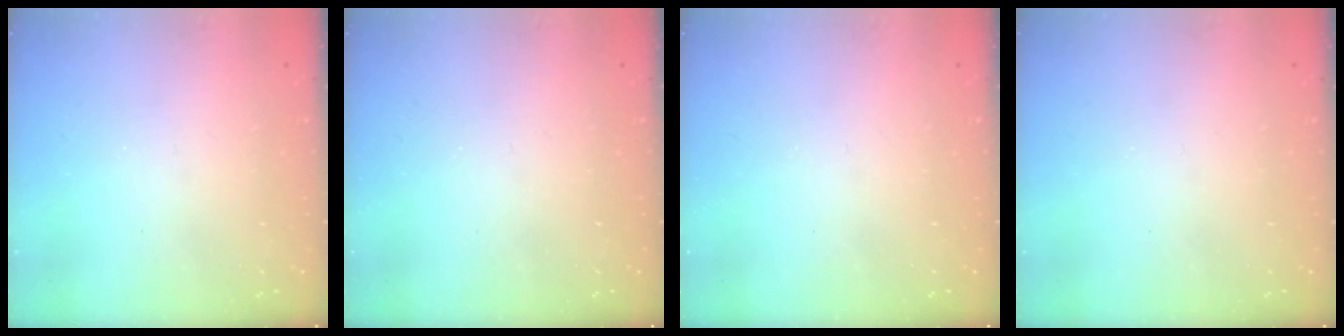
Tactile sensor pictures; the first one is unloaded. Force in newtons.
{"total": 0.0}
{"total": 0.0}
{"total": 0.0}